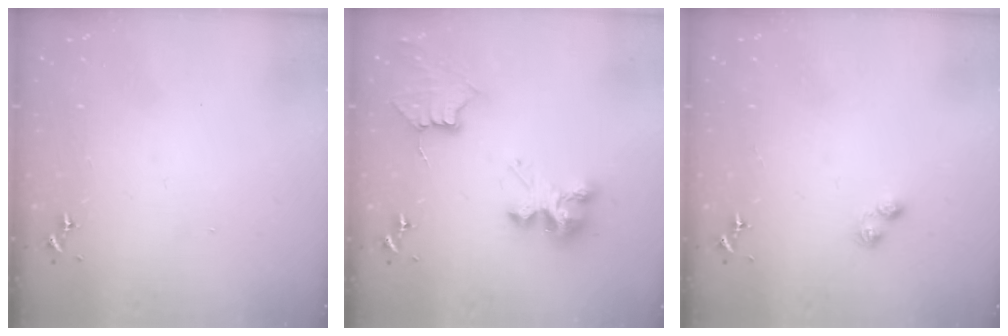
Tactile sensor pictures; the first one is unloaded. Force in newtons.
{"total": 9.5, "press": 9.5, "slide": 0.7}
{"total": 3.6, "press": 3.6, "slide": 0.4}